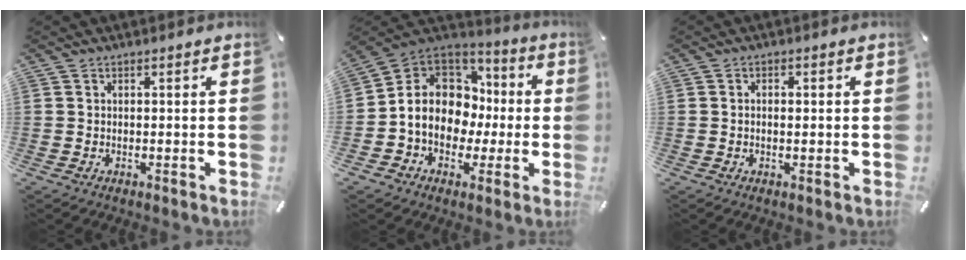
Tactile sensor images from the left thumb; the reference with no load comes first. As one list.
[{"total": 12.8, "force": [-1.3, 11.1, 6.4], "torque": [-0.126, -0.001, -0.019]}, {"total": 1.1, "force": [-0.1, 0.6, 1.0], "torque": [-0.018, 0.002, -0.004]}]